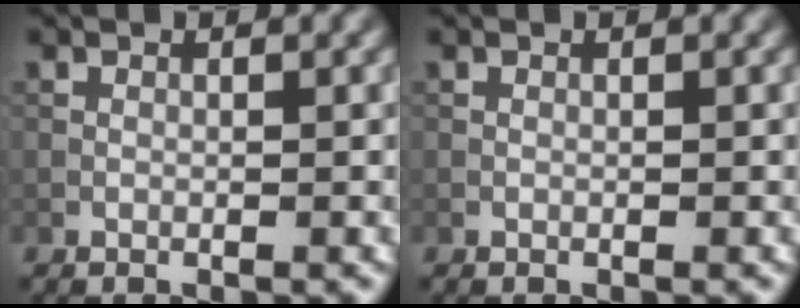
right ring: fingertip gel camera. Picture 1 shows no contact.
{"total": 0.0}